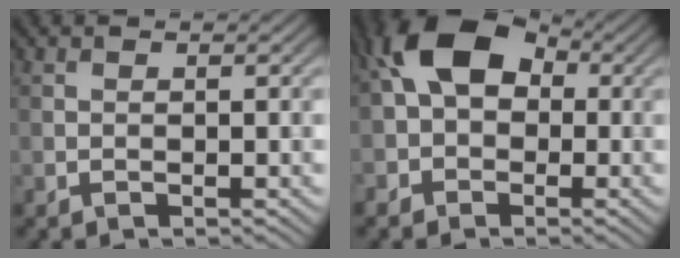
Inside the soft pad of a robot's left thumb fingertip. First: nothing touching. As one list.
[{"total": 9.2, "force": [0.4, 6.8, 6.2], "torque": [-0.126, 0.014, -0.016]}]